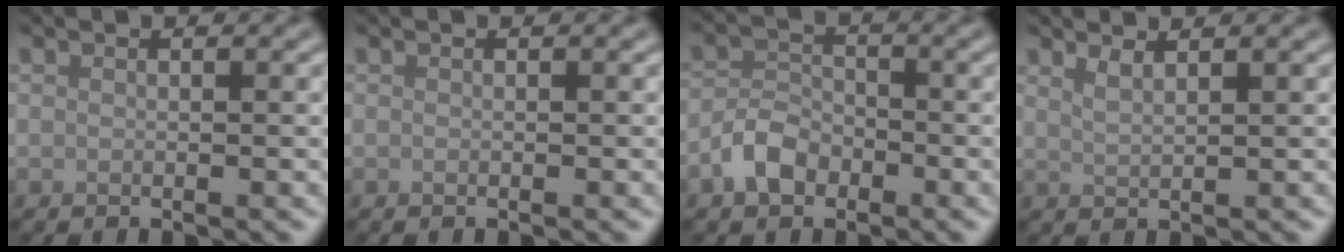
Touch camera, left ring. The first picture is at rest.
{"total": 0.0}
{"total": 3.2, "force": [-1.8, 2.1, 1.6], "torque": [-0.025, 0.009, -0.043]}
{"total": 1.6, "force": [1.2, 0.5, 0.9], "torque": [-0.009, 0.001, 0.020]}